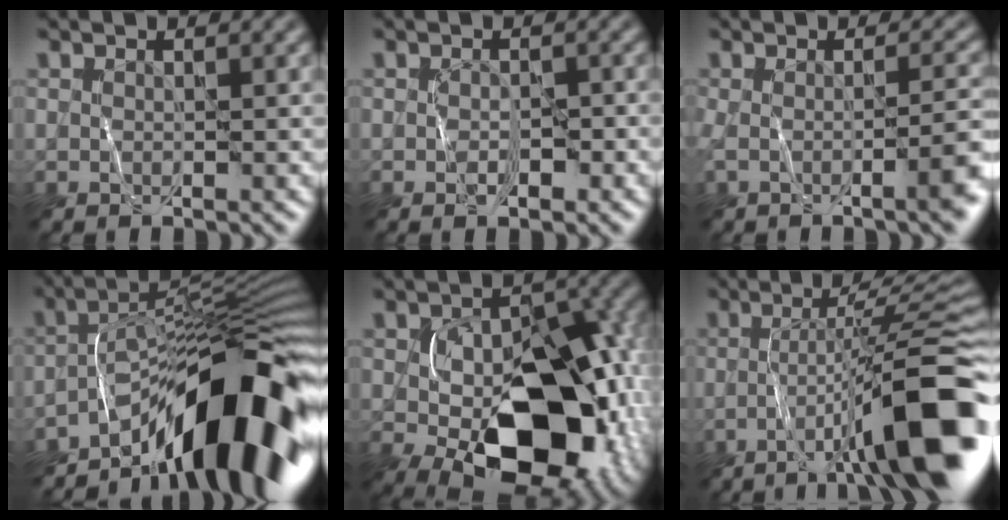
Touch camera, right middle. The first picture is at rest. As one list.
[{"total": 1.9, "force": [-0.7, 1.1, 1.3], "torque": [-0.022, -0.002, -0.013]}, {"total": 3.9, "force": [-1.1, 0.8, 3.7], "torque": [-0.063, -0.004, -0.022]}, {"total": 12.0, "force": [-7.2, 2.9, 9.2], "torque": [-0.110, 0.024, -0.134]}, {"total": 12.8, "force": [-3.2, 7.5, 9.8], "torque": [-0.149, -0.014, -0.048]}, {"total": 11.7, "force": [-3.7, 1.4, 11.0], "torque": [-0.148, 0.018, -0.059]}]